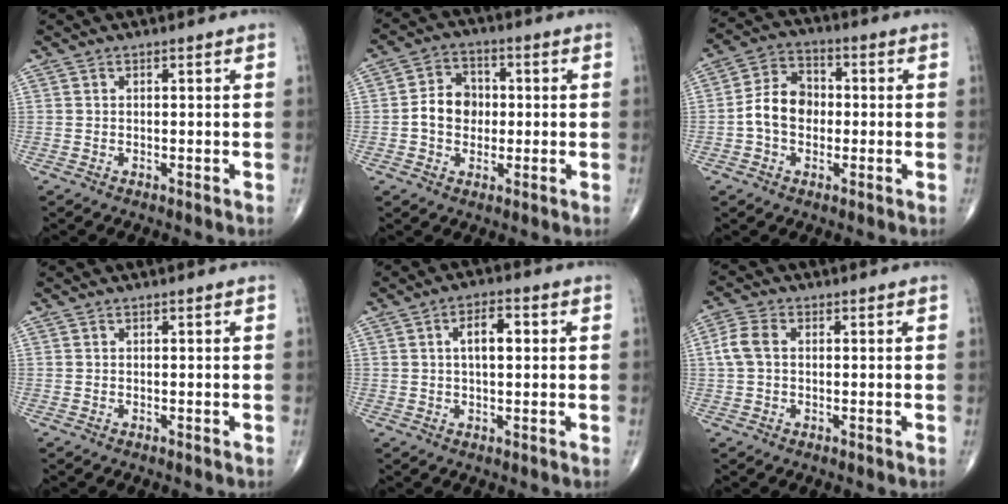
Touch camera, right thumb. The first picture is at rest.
{"total": 7.5, "force": [-0.4, 6.1, 4.4], "torque": [-0.050, 0.018, -0.015]}
{"total": 9.5, "force": [-1.3, 6.7, 6.6], "torque": [-0.112, 0.034, -0.036]}
{"total": 0.0}
{"total": 5.7, "force": [1.1, 2.6, 5.0], "torque": [-0.076, 0.007, 0.014]}
{"total": 4.6, "force": [0.4, 3.1, 3.4], "torque": [-0.086, 0.014, 0.004]}